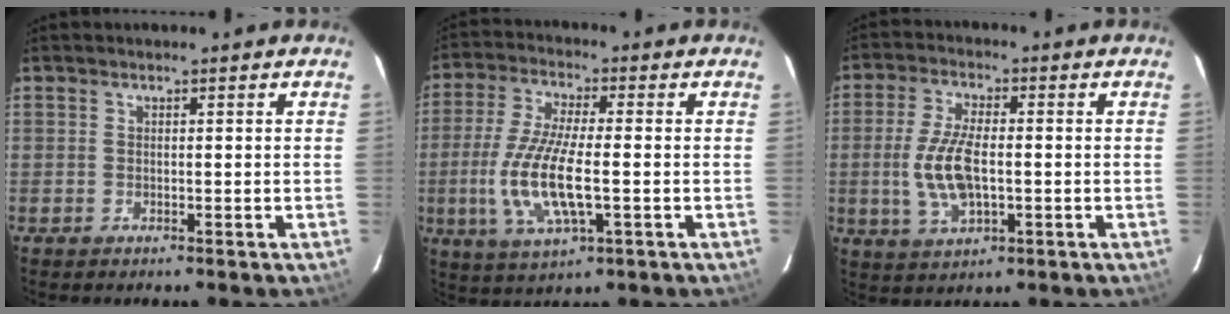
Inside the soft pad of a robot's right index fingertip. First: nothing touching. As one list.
[{"total": 12.8, "force": [-2.5, 3.6, 12.1], "torque": [-0.252, -0.013, -0.047]}, {"total": 9.8, "force": [-1.2, 4.3, 8.8], "torque": [-0.182, -0.002, -0.020]}]